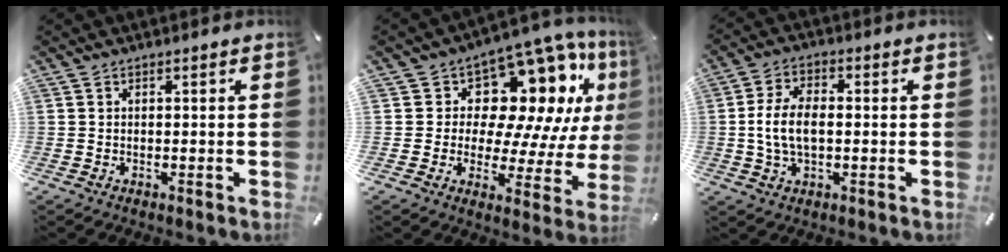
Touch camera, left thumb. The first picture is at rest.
{"total": 15.0, "force": [7.0, 10.1, 8.7], "torque": [-0.117, -0.070, 0.120]}
{"total": 8.4, "force": [-0.4, 5.0, 6.8], "torque": [-0.148, 0.007, -0.010]}